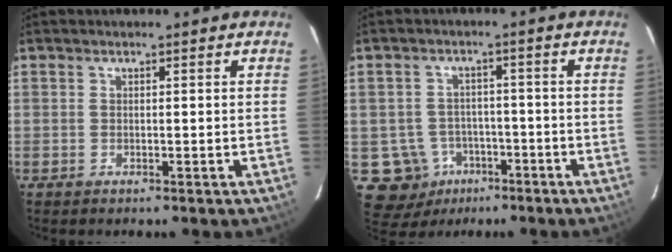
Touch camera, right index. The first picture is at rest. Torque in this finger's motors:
{"motor_torque": [-0.13, -0.17, -0.71, -0.21]}